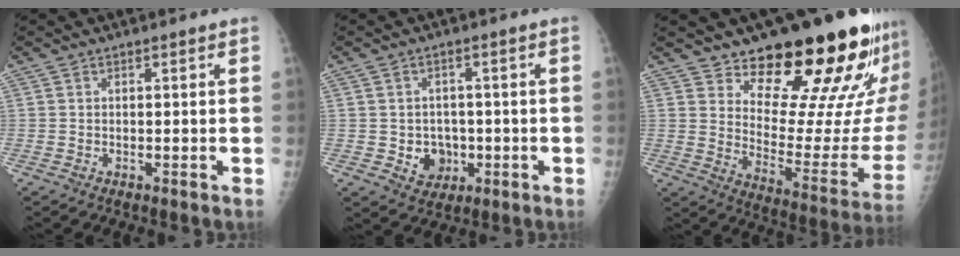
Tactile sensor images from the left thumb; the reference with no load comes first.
{"total": 5.6, "force": [-1.1, 5.0, 2.4], "torque": [-0.005, 0.008, -0.008]}
{"total": 23.0, "force": [16.6, 7.4, 14.1], "torque": [-0.157, -0.126, 0.231]}